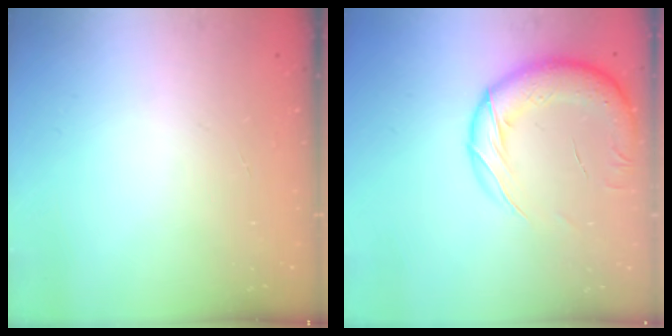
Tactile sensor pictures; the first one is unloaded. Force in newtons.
{"total": 22.7, "press": 22.1, "slide": 5.1}